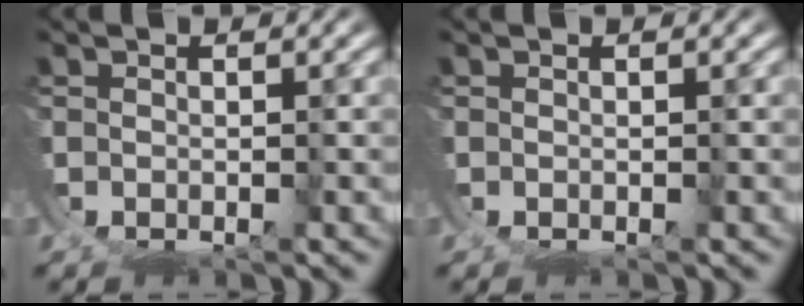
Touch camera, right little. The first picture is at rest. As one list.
[{"total": 0.0}]